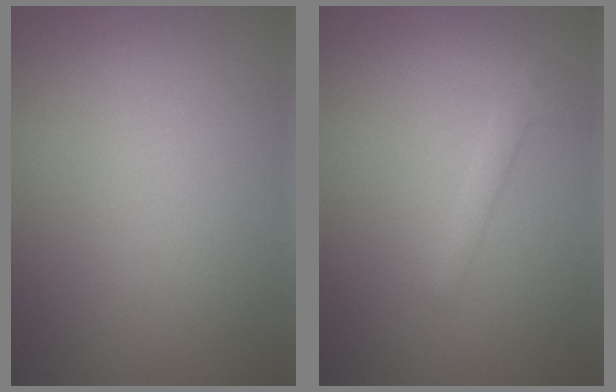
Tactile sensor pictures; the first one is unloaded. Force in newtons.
{"total": 1.6, "press": 1.6, "slide": 0.1}